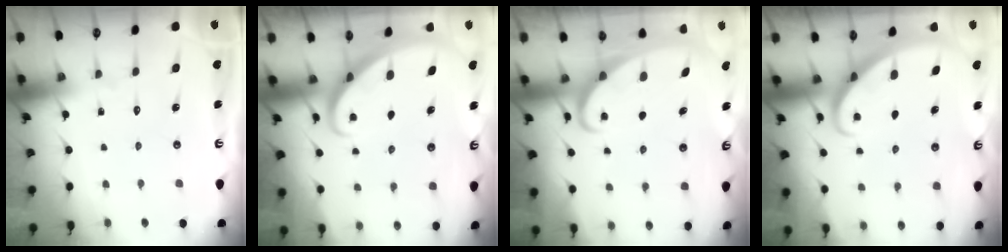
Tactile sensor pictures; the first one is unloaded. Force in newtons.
{"total": 2.6, "press": 2.6, "slide": 0.3}
{"total": 2.2, "press": 2.2, "slide": 0.3}
{"total": 2.8, "press": 2.8, "slide": 0.2}